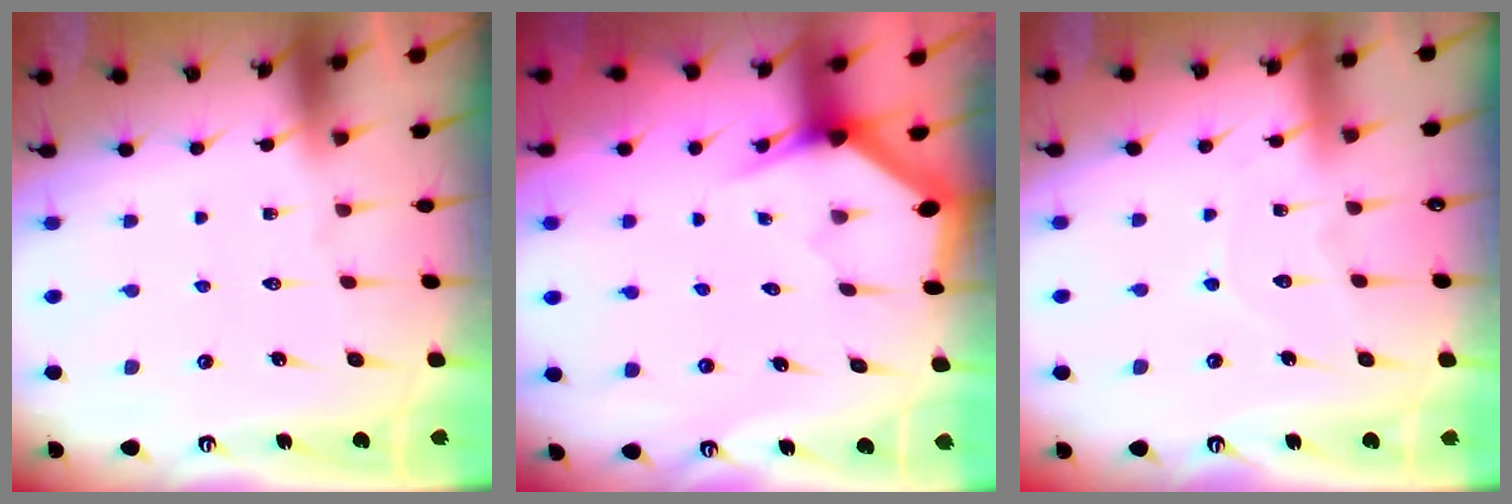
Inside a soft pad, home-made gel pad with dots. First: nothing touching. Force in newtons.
{"total": 3.2, "press": 3.2, "slide": 0.1}
{"total": 5.3, "press": 5.3, "slide": 0.3}